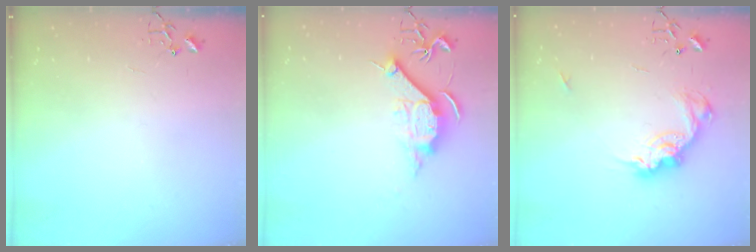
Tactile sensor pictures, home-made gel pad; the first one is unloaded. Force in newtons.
{"total": 11.2, "press": 11.2, "slide": 0.1}
{"total": 15.3, "press": 15.3, "slide": 1.0}